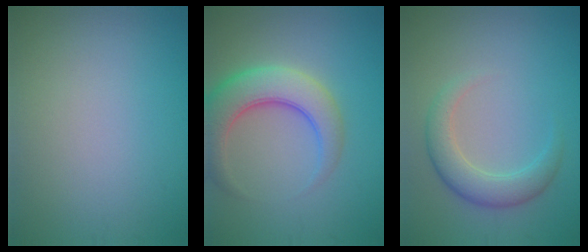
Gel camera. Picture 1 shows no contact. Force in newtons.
{"total": 6.1, "press": 6.1, "slide": 0.5}
{"total": 3.4, "press": 3.4, "slide": 0.2}